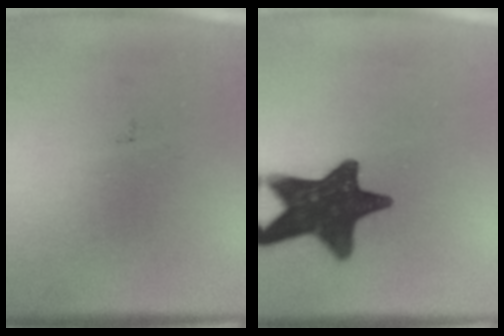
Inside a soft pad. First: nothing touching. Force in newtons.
{"total": 16.0}